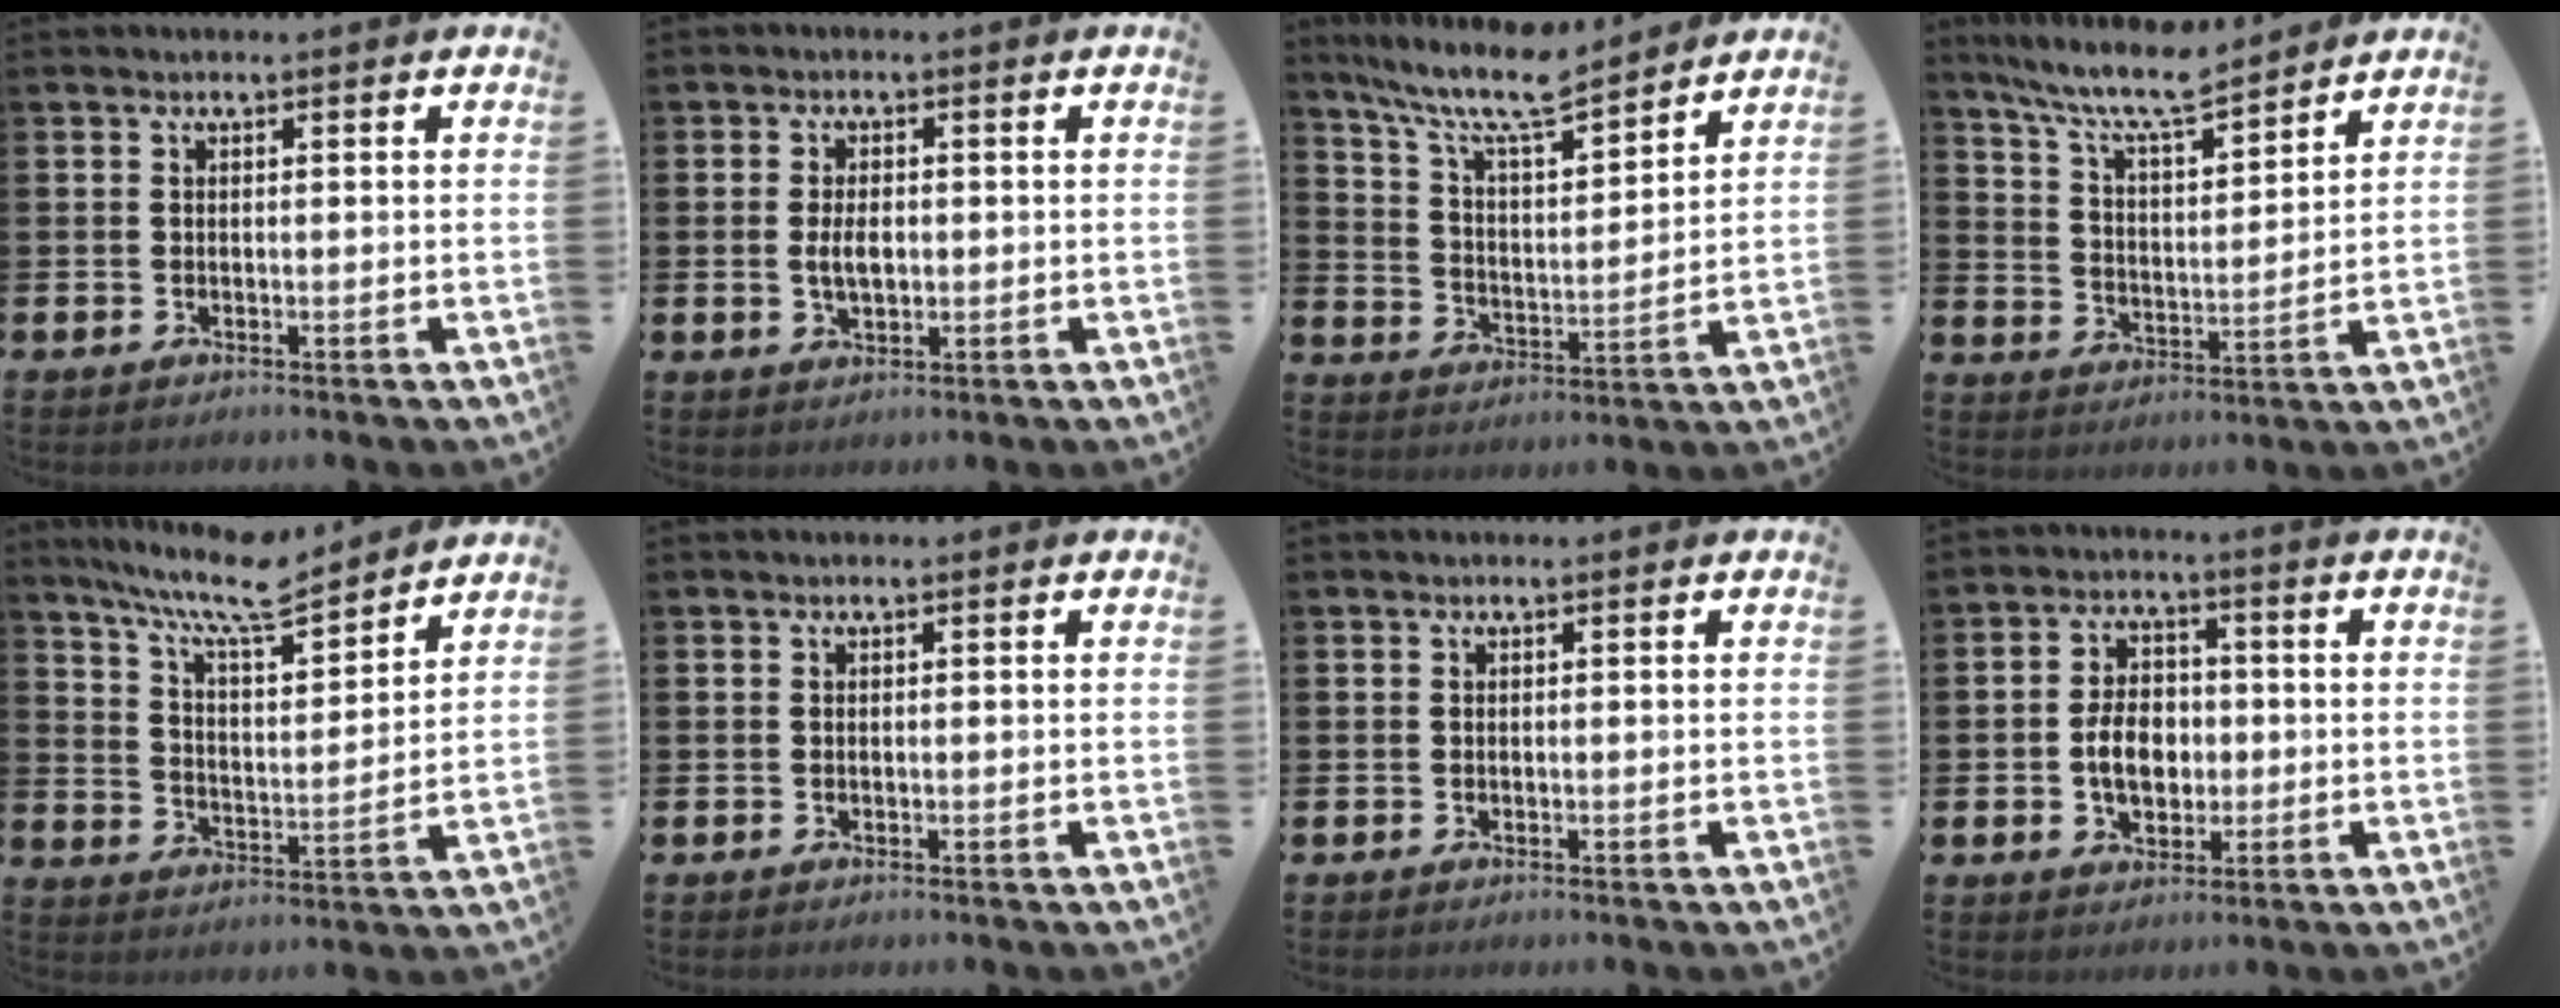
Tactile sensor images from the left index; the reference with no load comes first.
{"total": 3.5, "force": [0.0, 2.0, 2.9], "torque": [-0.036, -0.002, -0.006]}
{"total": 10.1, "force": [8.9, 1.8, 4.6], "torque": [-0.114, -0.051, 0.156]}
{"total": 9.1, "force": [8.2, 1.4, 3.8], "torque": [-0.097, -0.047, 0.144]}
{"total": 9.7, "force": [8.8, 1.4, 4.0], "torque": [-0.103, -0.053, 0.154]}
{"total": 0.0}
{"total": 0.0}
{"total": 5.6, "force": [-0.6, 4.0, 3.8], "torque": [-0.057, 0.006, -0.018]}